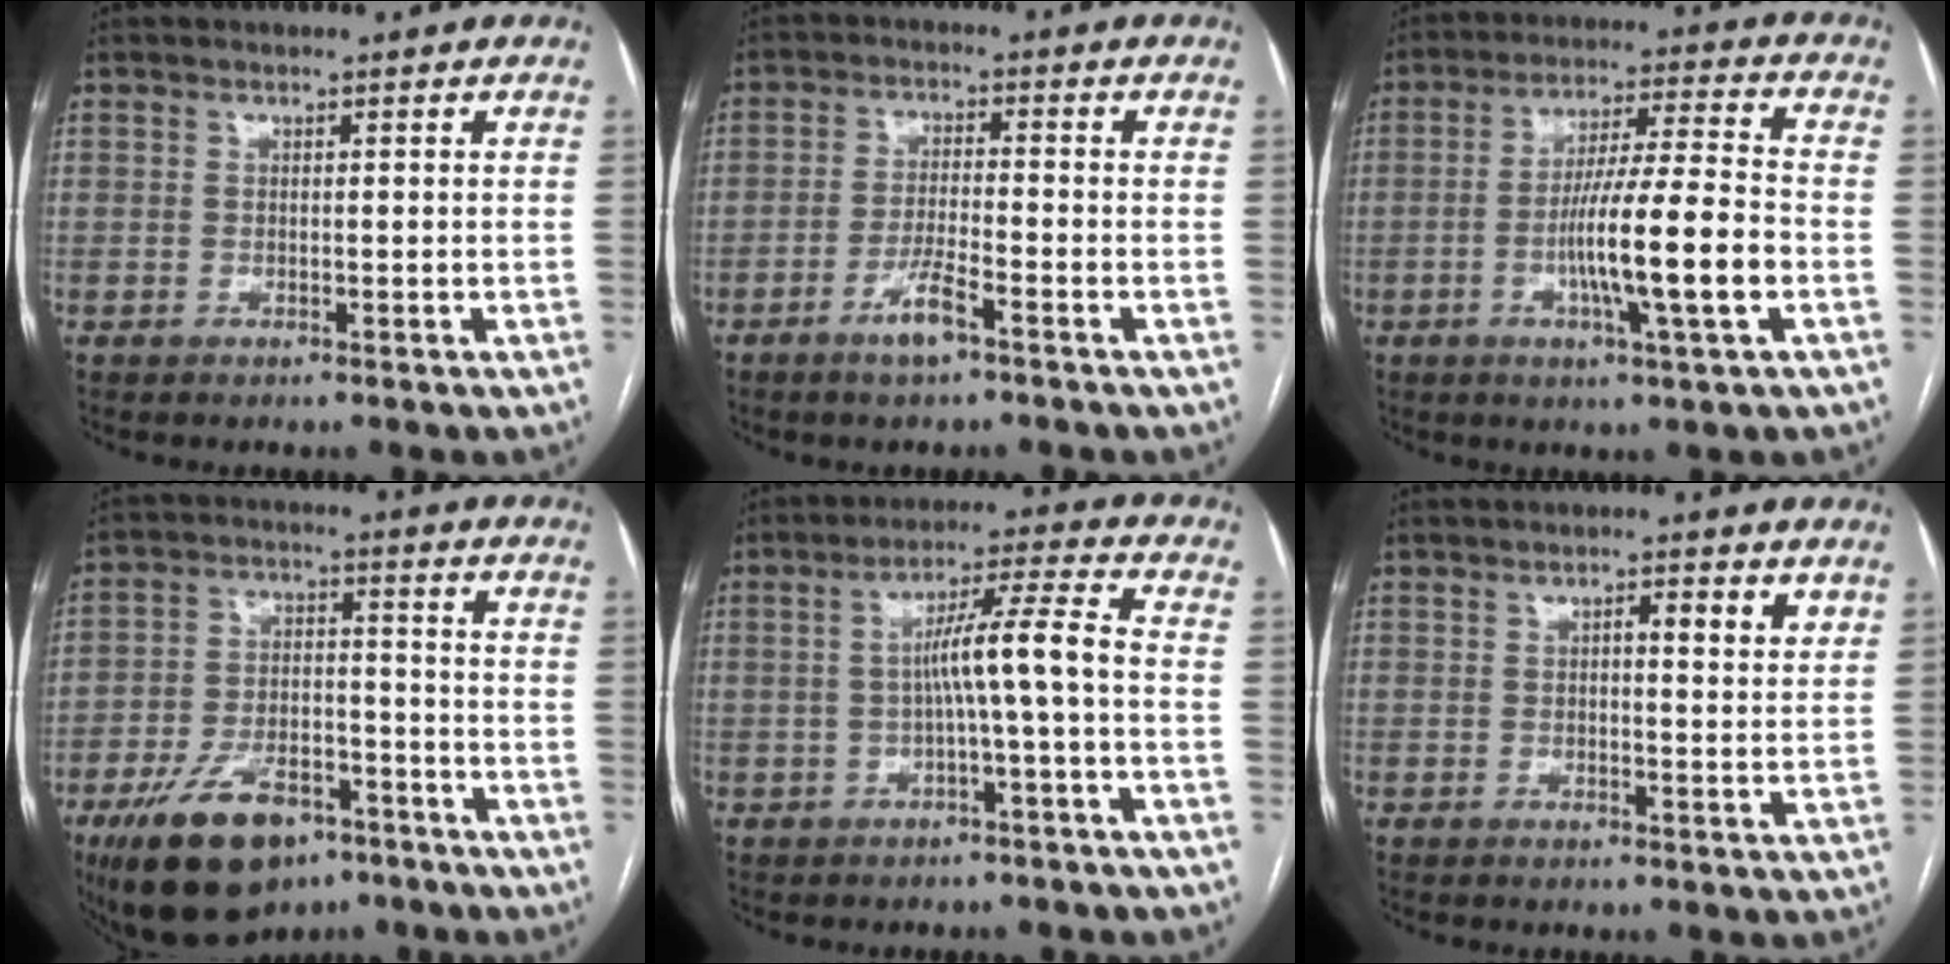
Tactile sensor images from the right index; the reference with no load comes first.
{"total": 4.7, "force": [-2.9, 0.4, 3.6], "torque": [-0.072, -0.004, -0.056]}
{"total": 12.5, "force": [-3.2, 0.0, 12.0], "torque": [-0.215, -0.002, -0.059]}
{"total": 14.2, "force": [-9.2, 6.7, 8.4], "torque": [-0.158, 0.003, -0.152]}
{"total": 7.3, "force": [-1.1, -0.9, 7.2], "torque": [-0.121, 0.023, -0.014]}
{"total": 3.6, "force": [1.6, 0.8, 3.1], "torque": [-0.045, 0.000, 0.019]}